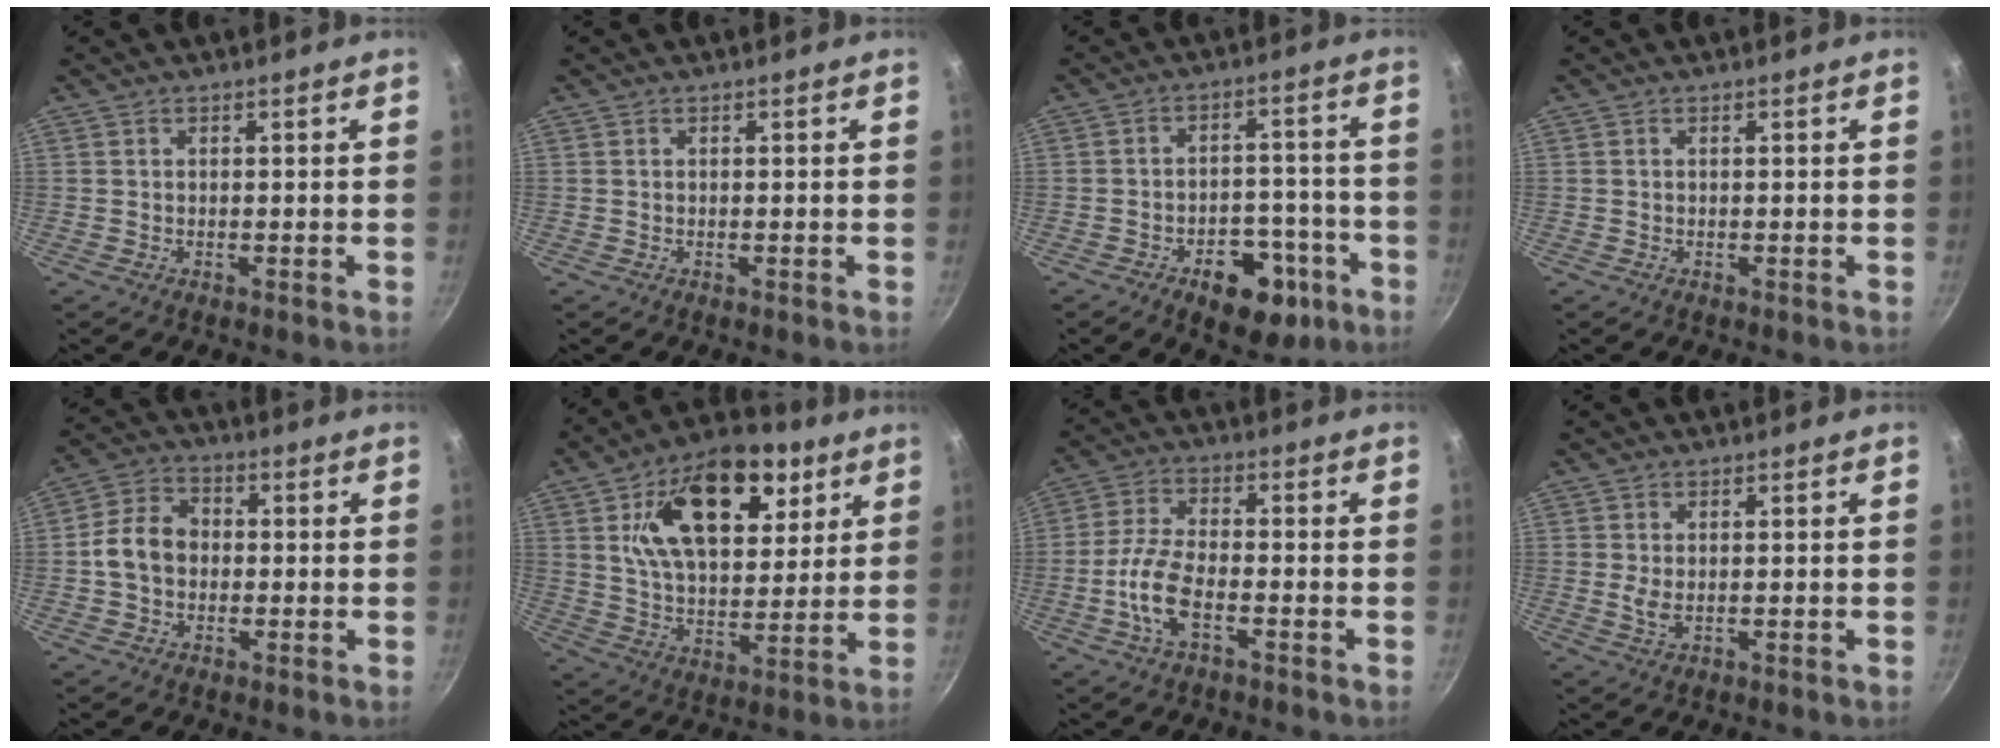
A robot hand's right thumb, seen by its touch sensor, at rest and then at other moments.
{"total": 0.0}
{"total": 11.6, "force": [-6.0, 6.8, 7.3], "torque": [-0.064, 0.046, -0.078]}
{"total": 0.0}
{"total": 8.4, "force": [-0.5, 6.7, 5.1], "torque": [-0.083, 0.027, -0.019]}
{"total": 22.1, "force": [8.7, 12.4, 16.1], "torque": [-0.223, -0.016, 0.142]}
{"total": 8.5, "force": [-3.0, 3.8, 7.0], "torque": [-0.149, 0.022, -0.059]}
{"total": 2.0, "force": [0.1, 1.0, 1.8], "torque": [-0.041, -0.006, 0.008]}